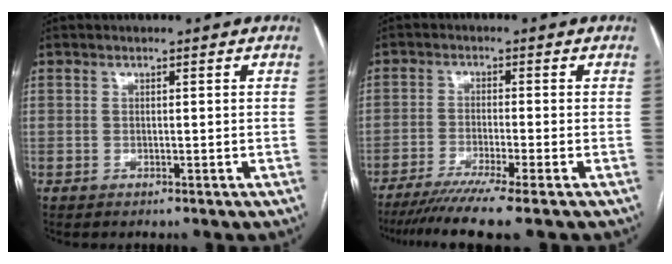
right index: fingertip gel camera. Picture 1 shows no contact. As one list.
[{"total": 8.5, "force": [-6.6, -1.3, 5.2], "torque": [-0.071, -0.025, -0.107]}]